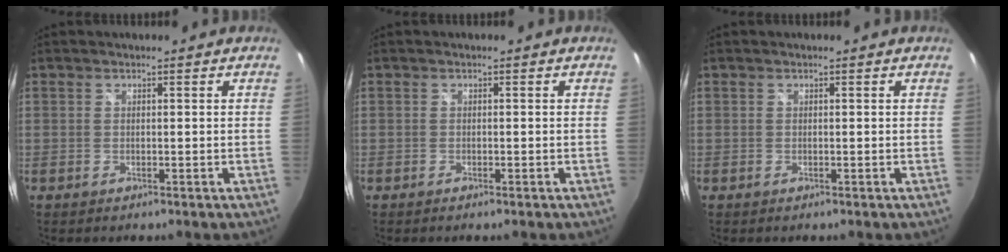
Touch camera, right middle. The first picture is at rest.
{"total": 0.5, "force": [-0.4, 0.0, 0.2], "torque": [-0.004, -0.001, -0.009]}
{"total": 0.0}